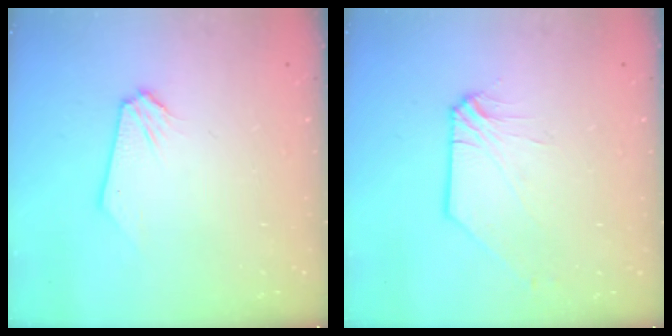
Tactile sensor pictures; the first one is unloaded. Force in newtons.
{"total": 1.0, "press": 0.9, "slide": 0.2}